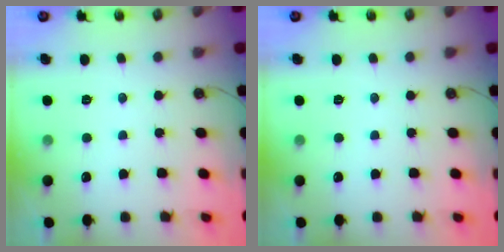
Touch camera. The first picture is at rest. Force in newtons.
{"total": 0.0}